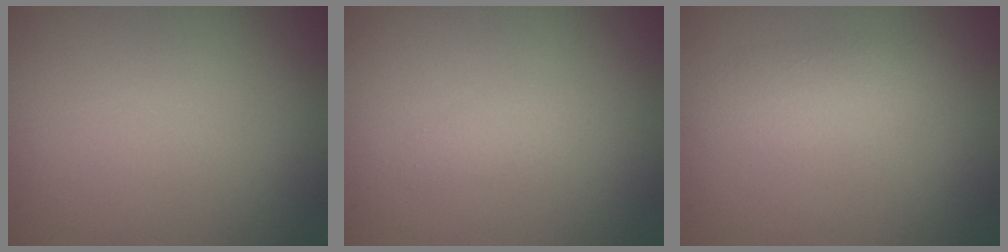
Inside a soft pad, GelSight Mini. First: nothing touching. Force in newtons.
{"total": 0.8, "press": 0.8, "slide": 0.0}
{"total": 2.5, "press": 2.5, "slide": 0.1}